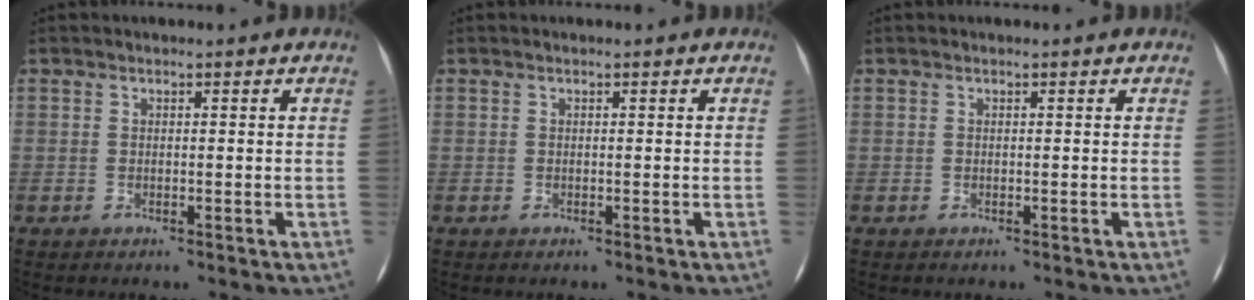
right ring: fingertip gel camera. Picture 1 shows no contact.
{"total": 0.0}
{"total": 0.0}